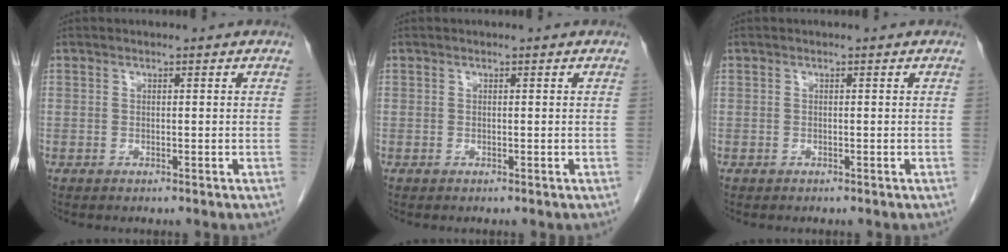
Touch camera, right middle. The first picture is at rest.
{"total": 0.0}
{"total": 0.0}